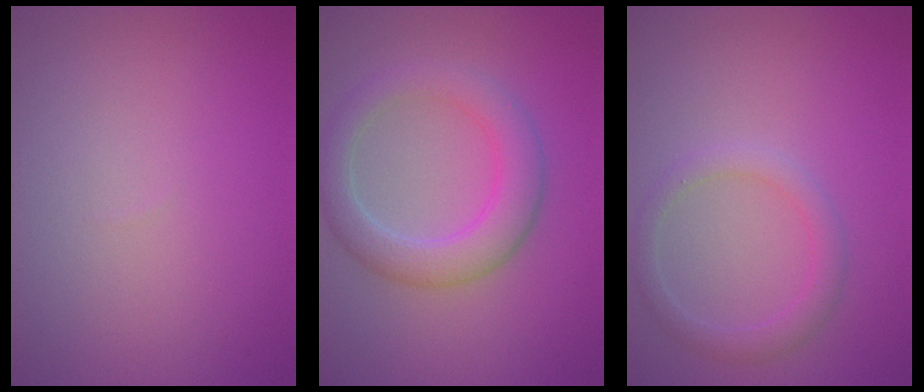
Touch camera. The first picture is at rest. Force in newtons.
{"total": 4.5, "press": 4.5, "slide": 0.6}
{"total": 2.1, "press": 2.1, "slide": 0.3}